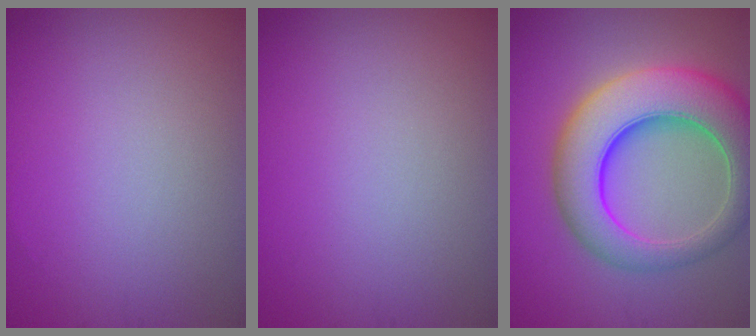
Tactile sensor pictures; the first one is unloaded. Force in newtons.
{"total": 0.0}
{"total": 10.2, "press": 10.2, "slide": 0.2}